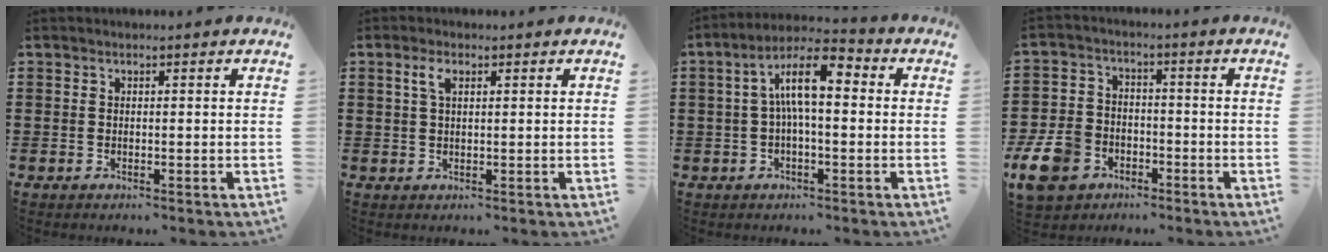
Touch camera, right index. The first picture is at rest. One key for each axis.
{"total": 2.5, "fx": 1.0, "fy": 1.0, "fz": 2.1, "tx": -0.046, "ty": 0.006, "tz": 0.017}
{"total": 8.9, "fx": 0.9, "fy": 3.1, "fz": 8.4, "tx": -0.173, "ty": 0.011, "tz": 0.010}
{"total": 7.6, "fx": -4.4, "fy": 4.9, "fz": 3.9, "tx": -0.125, "ty": 0.003, "tz": -0.094}